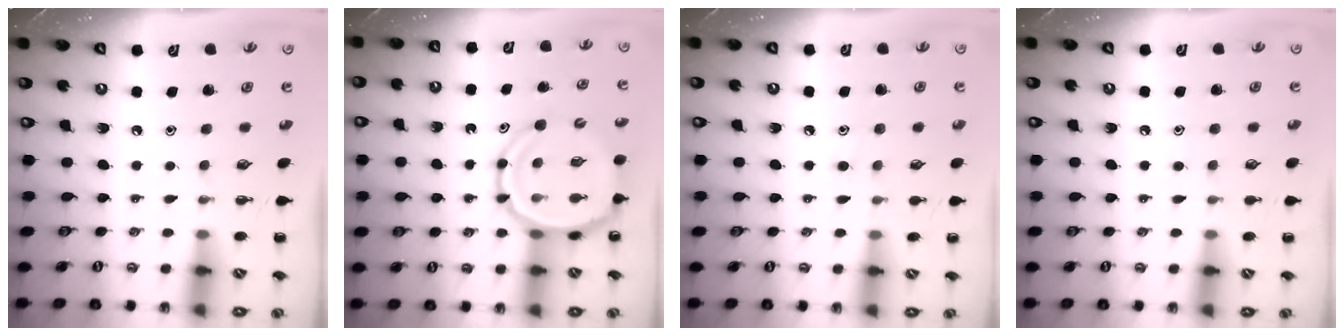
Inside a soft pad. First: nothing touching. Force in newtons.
{"total": 12.5, "press": 11.9, "slide": 3.9}
{"total": 7.1, "press": 6.8, "slide": 2.3}
{"total": 5.4, "press": 4.9, "slide": 2.2}